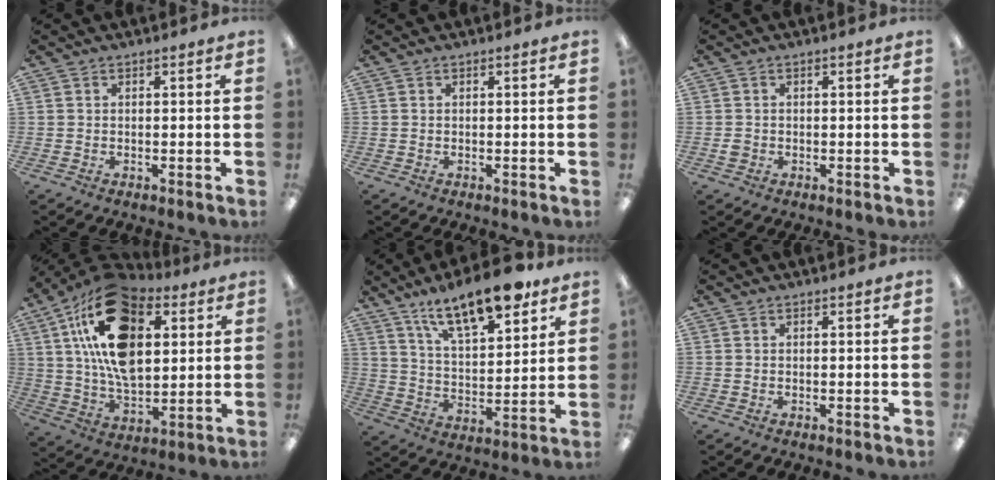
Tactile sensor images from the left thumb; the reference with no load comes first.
{"total": 0.0}
{"total": 1.3, "force": [-0.2, 1.2, 0.6], "torque": [-0.010, 0.004, -0.006]}
{"total": 23.0, "force": [9.4, 13.7, 16.0], "torque": [-0.293, -0.029, 0.159]}
{"total": 16.6, "force": [12.0, 5.6, 10.0], "torque": [-0.154, -0.063, 0.201]}
{"total": 0.0}